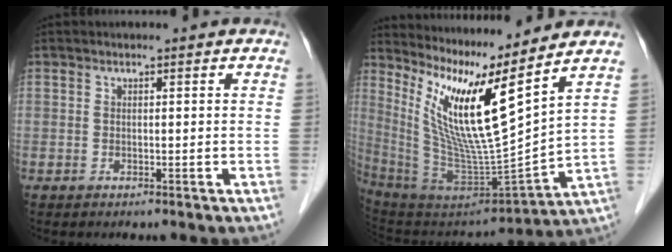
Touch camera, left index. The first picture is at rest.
{"total": 16.3, "force": [9.4, 0.1, 13.4], "torque": [-0.266, -0.025, 0.178]}